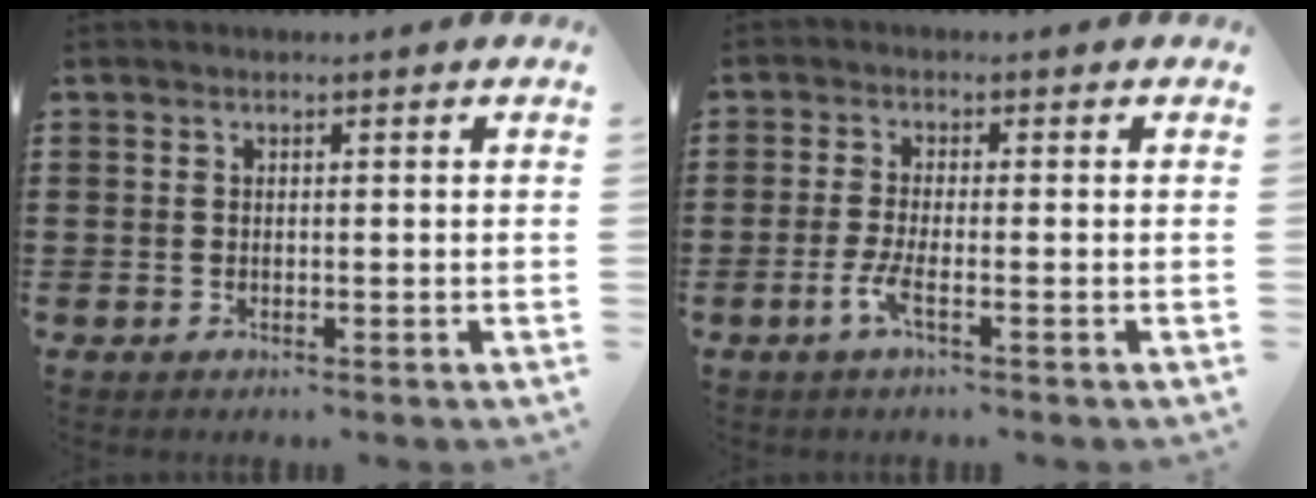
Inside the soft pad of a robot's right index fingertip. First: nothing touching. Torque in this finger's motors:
{"motor_torque": [1.29, 0.85, -0.03, -0.02]}